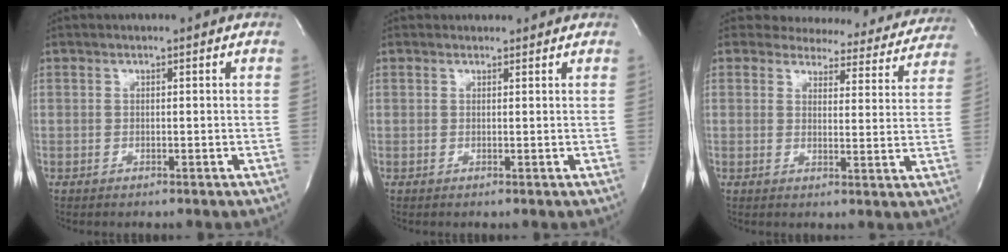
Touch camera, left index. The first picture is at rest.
{"total": 1.2, "force": [1.0, 0.5, -0.3], "torque": [-0.010, 0.003, 0.014]}
{"total": 17.5, "force": [16.3, 5.7, 2.8], "torque": [-0.014, -0.046, 0.165]}